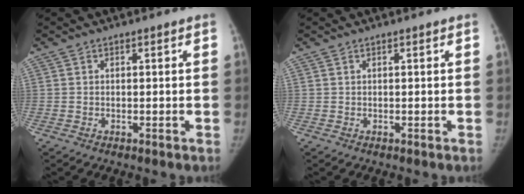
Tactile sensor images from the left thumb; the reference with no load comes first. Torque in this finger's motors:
{"motor_torque": [0.51, 0.50, 0.12, 0.03, 0.00]}